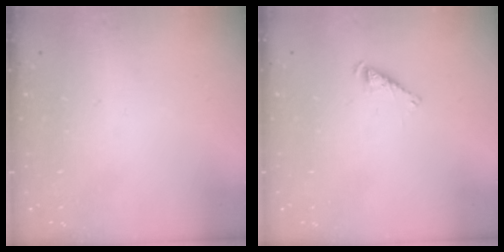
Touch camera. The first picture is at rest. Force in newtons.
{"total": 2.5, "press": 2.5, "slide": 0.5}